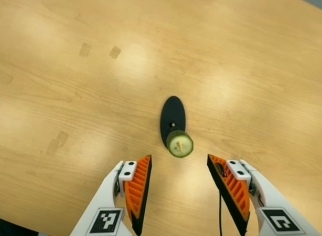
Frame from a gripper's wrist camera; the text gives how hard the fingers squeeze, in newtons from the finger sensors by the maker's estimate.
{"total": 0.0}